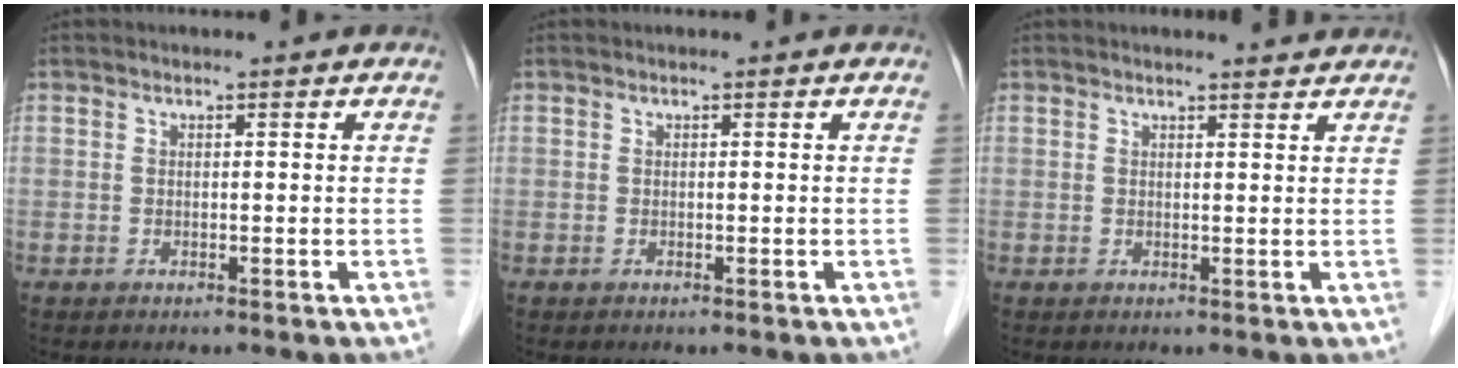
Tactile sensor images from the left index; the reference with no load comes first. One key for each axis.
{"total": 0.0}
{"total": 2.3, "fx": 2.3, "fy": 0.0, "fz": 0.3, "tx": -0.009, "ty": 0.000, "tz": 0.026}